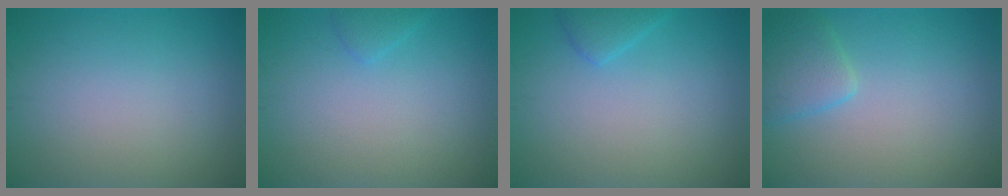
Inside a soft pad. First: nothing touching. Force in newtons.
{"total": 1.0, "press": 1.0, "slide": 0.2}
{"total": 1.7, "press": 1.7, "slide": 0.1}
{"total": 2.6, "press": 2.6, "slide": 0.2}